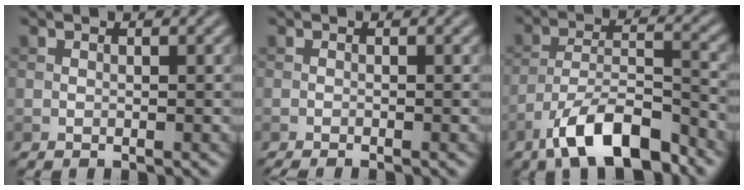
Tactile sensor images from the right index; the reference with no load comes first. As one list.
[{"total": 1.2, "force": [-1.0, 0.1, 0.7], "torque": [-0.008, -0.001, -0.018]}, {"total": 9.1, "force": [-6.3, 2.9, 5.9], "torque": [-0.095, 0.003, -0.117]}]